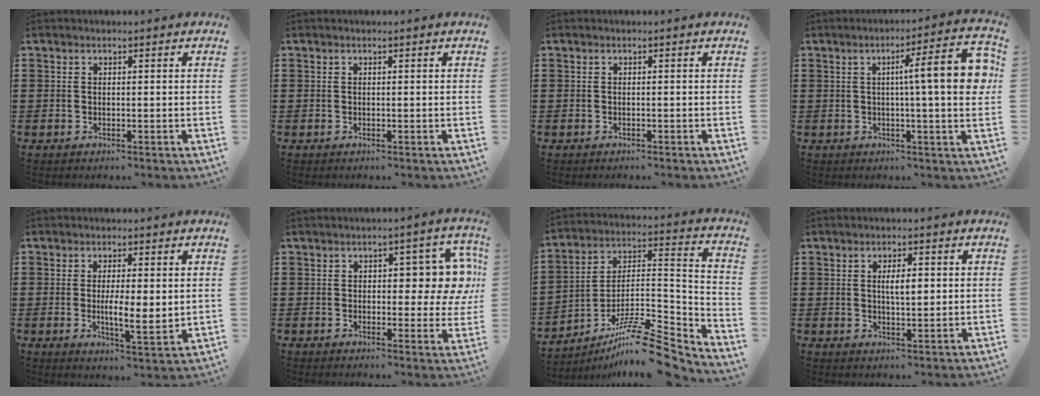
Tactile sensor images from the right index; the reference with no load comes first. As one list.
[{"total": 0.0}, {"total": 0.0}, {"total": 11.1, "force": [1.9, 1.4, 10.8], "torque": [-0.165, -0.008, 0.023]}, {"total": 4.7, "force": [0.0, 1.3, 4.5], "torque": [-0.075, 0.001, -0.002]}, {"total": 8.2, "force": [1.8, 4.1, 6.8], "torque": [-0.077, -0.009, 0.020]}, {"total": 11.6, "force": [-9.2, 2.2, 6.8], "torque": [-0.111, 0.023, -0.178]}, {"total": 3.4, "force": [0.5, 1.1, 3.2], "torque": [-0.053, 0.001, 0.005]}]